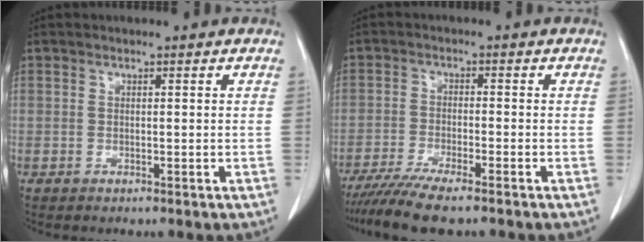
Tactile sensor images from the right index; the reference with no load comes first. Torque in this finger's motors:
{"motor_torque": [0.66, -0.68, 0.28, 0.06]}